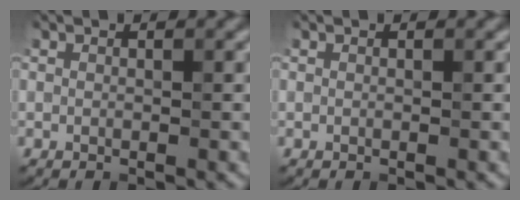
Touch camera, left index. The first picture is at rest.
{"total": 0.0}